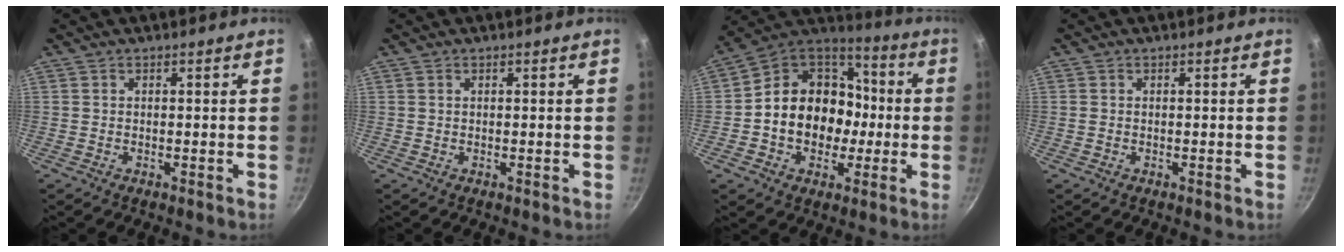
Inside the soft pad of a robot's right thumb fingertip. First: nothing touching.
{"total": 0.0}
{"total": 18.8, "force": [-1.6, 15.1, 11.0], "torque": [-0.148, 0.046, -0.033]}
{"total": 0.5, "force": [-0.1, 0.4, 0.2], "torque": [-0.004, 0.001, -0.001]}